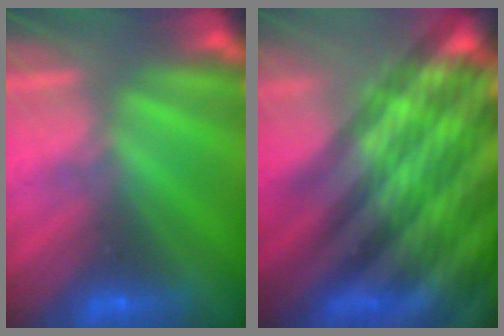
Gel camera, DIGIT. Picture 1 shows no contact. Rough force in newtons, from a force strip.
{"total": 7.0}